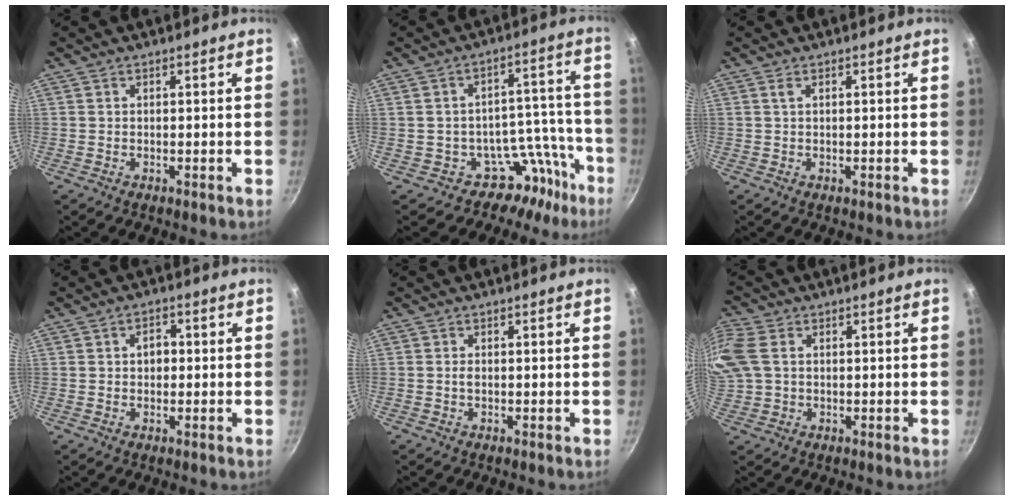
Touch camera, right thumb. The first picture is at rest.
{"total": 11.5, "force": [-7.5, 8.7, 1.1], "torque": [0.087, 0.111, -0.108]}
{"total": 0.8, "force": [0.2, 0.0, 0.8], "torque": [-0.014, 0.000, 0.002]}
{"total": 3.2, "force": [0.2, 2.4, 2.0], "torque": [-0.014, 0.009, 0.001]}
{"total": 0.7, "force": [-0.1, 0.5, 0.5], "torque": [-0.011, 0.003, -0.002]}
{"total": 7.5, "force": [1.5, 5.5, 4.9], "torque": [-0.112, 0.011, 0.026]}